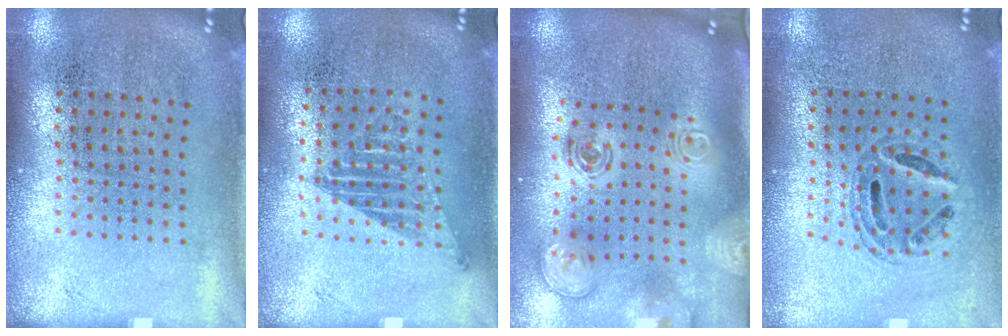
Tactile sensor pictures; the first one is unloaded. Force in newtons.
{"total": 1.3, "press": 1.0, "slide": 0.8}
{"total": 2.8, "press": 2.0, "slide": 2.0}
{"total": 0.6, "press": 0.6, "slide": 0.2}